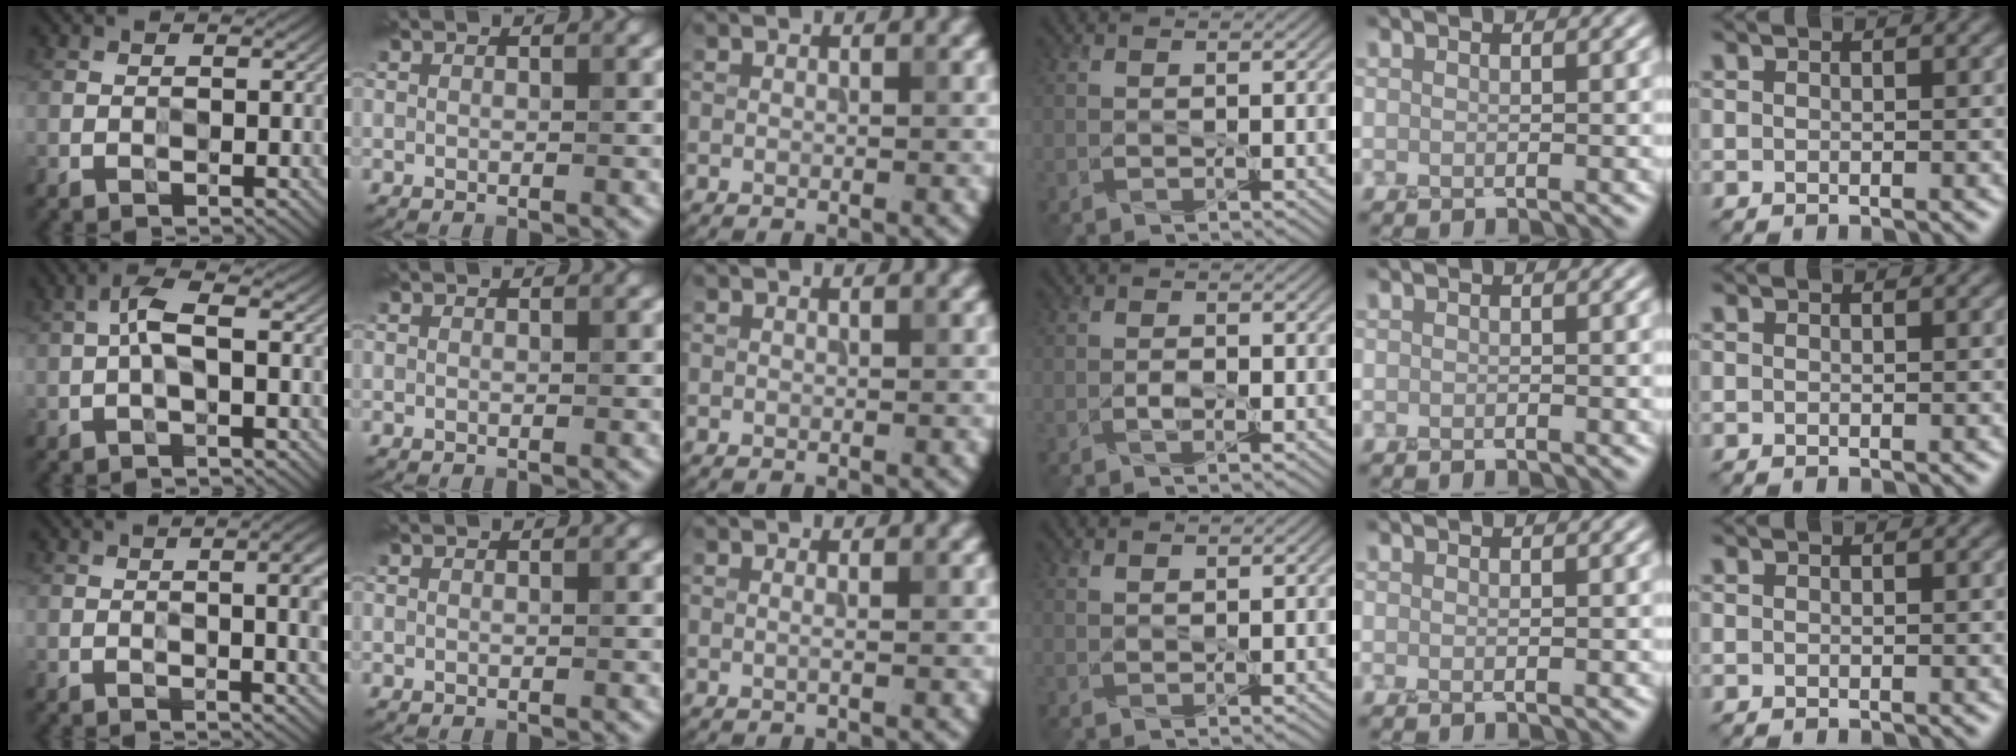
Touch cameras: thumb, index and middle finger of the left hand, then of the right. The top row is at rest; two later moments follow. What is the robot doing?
{"motion": "peel", "object": "velcro strap"}